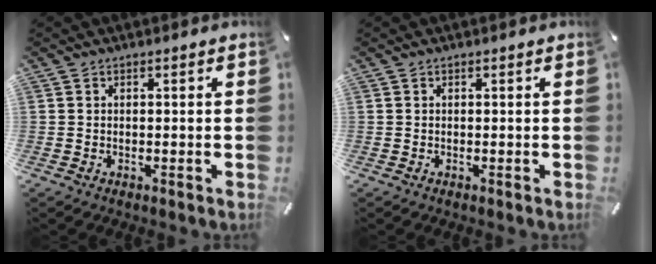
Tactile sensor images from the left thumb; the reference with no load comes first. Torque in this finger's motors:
{"motor_torque": [0.00, 0.00, 0.00, 0.00, 0.00]}